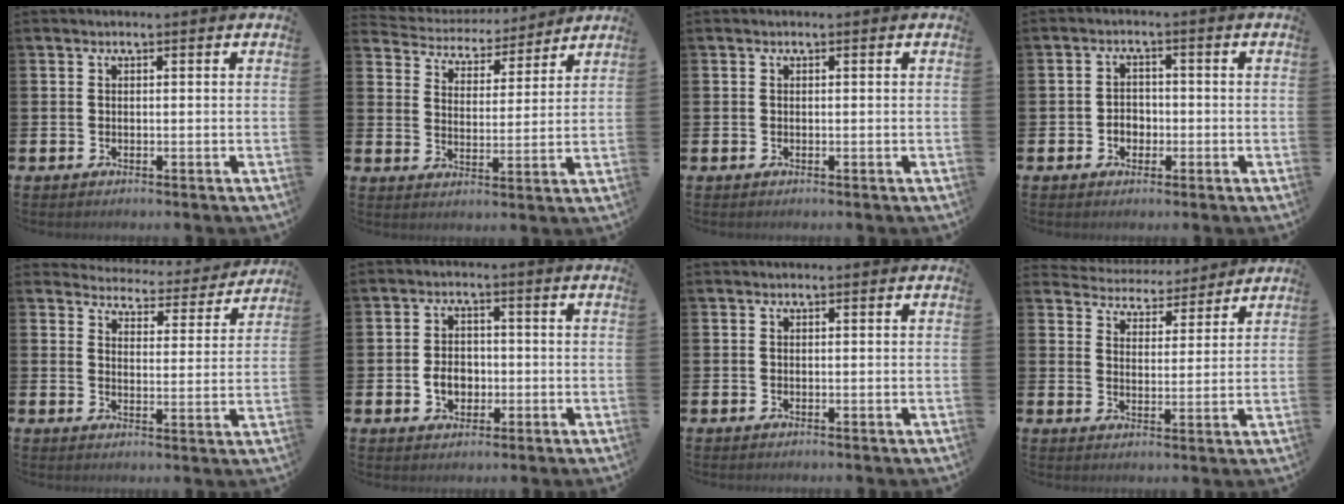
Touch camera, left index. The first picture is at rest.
{"total": 4.7, "force": [4.4, 1.5, -0.2], "torque": [-0.029, -0.036, 0.075]}
{"total": 0.0}
{"total": 2.4, "force": [-0.8, 2.0, 1.0], "torque": [-0.012, 0.001, -0.021]}
{"total": 4.4, "force": [4.3, 0.8, 0.2], "torque": [-0.013, -0.041, 0.070]}
{"total": 4.0, "force": [-0.8, 3.1, 2.4], "torque": [-0.033, 0.001, -0.022]}
{"total": 0.0}
{"total": 4.5, "force": [4.3, 1.1, -0.3], "torque": [-0.014, -0.036, 0.075]}